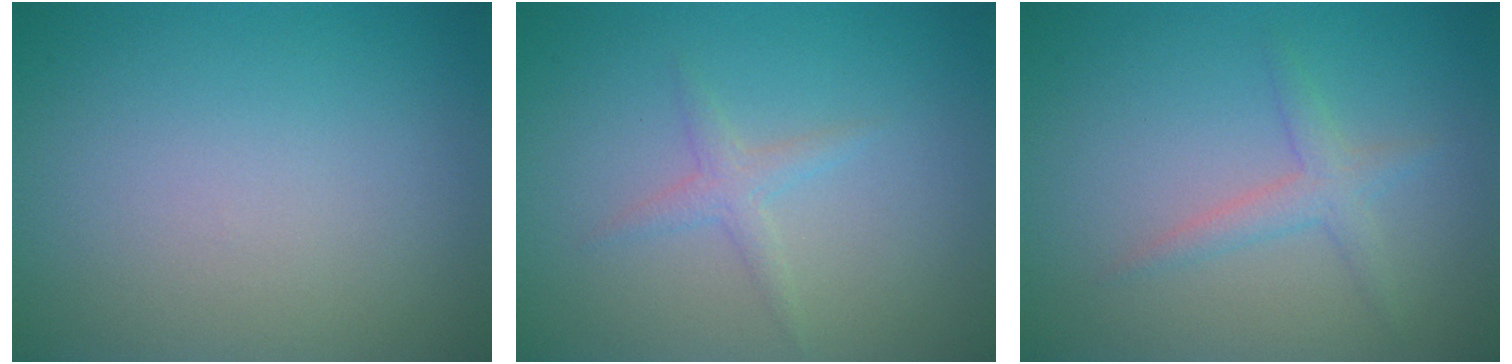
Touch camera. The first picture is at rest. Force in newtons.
{"total": 1.4, "press": 1.4, "slide": 0.1}
{"total": 1.9, "press": 1.9, "slide": 0.0}